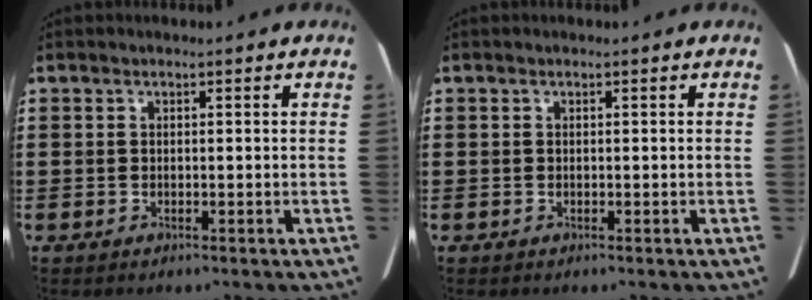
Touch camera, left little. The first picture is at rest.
{"total": 0.0}